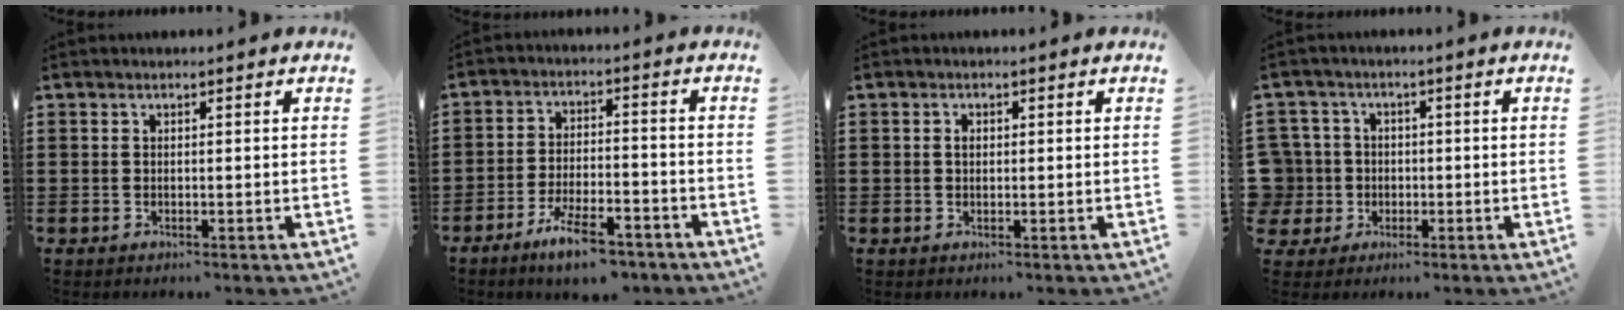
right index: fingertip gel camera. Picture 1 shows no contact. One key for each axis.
{"total": 7.5, "fx": -5.6, "fy": 1.6, "fz": 4.7, "tx": -0.093, "ty": 0.000, "tz": -0.101}
{"total": 0.9, "fx": 0.2, "fy": 0.6, "fz": 0.7, "tx": -0.015, "ty": 0.004, "tz": 0.003}
{"total": 5.5, "fx": -0.7, "fy": 5.4, "fz": 1.1, "tx": -0.064, "ty": 0.007, "tz": -0.018}